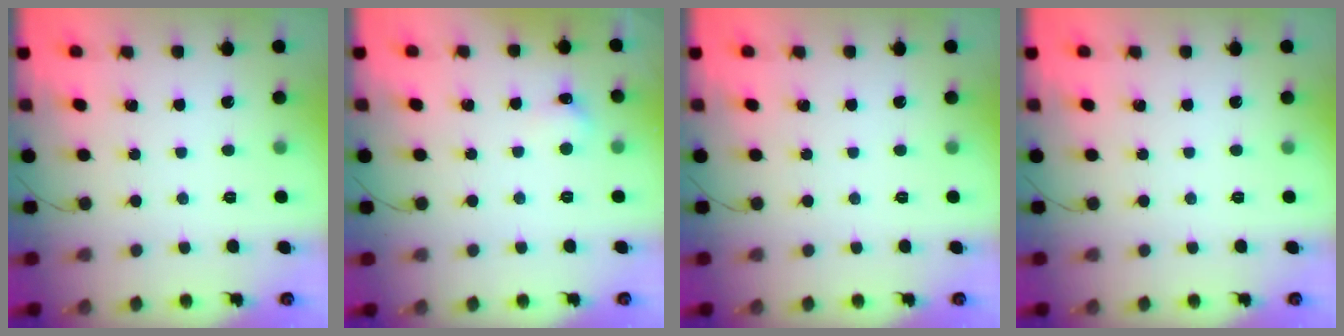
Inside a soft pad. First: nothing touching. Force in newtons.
{"total": 5.1, "press": 5.0, "slide": 1.3}
{"total": 0.0}
{"total": 0.0}